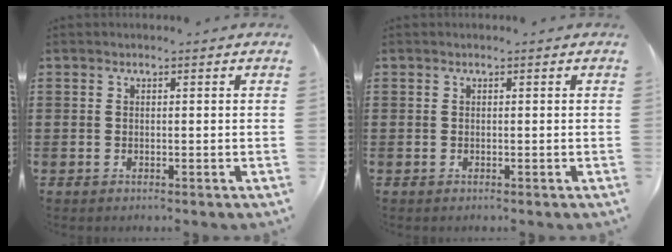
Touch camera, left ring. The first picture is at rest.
{"total": 0.0}